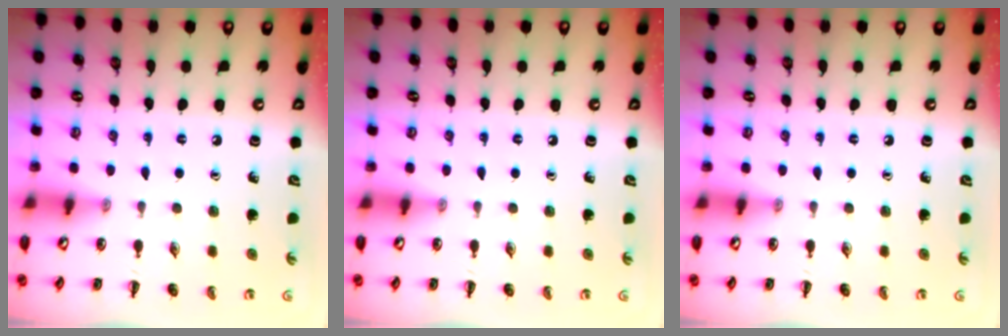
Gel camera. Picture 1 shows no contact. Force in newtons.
{"total": 0.0}
{"total": 0.0}